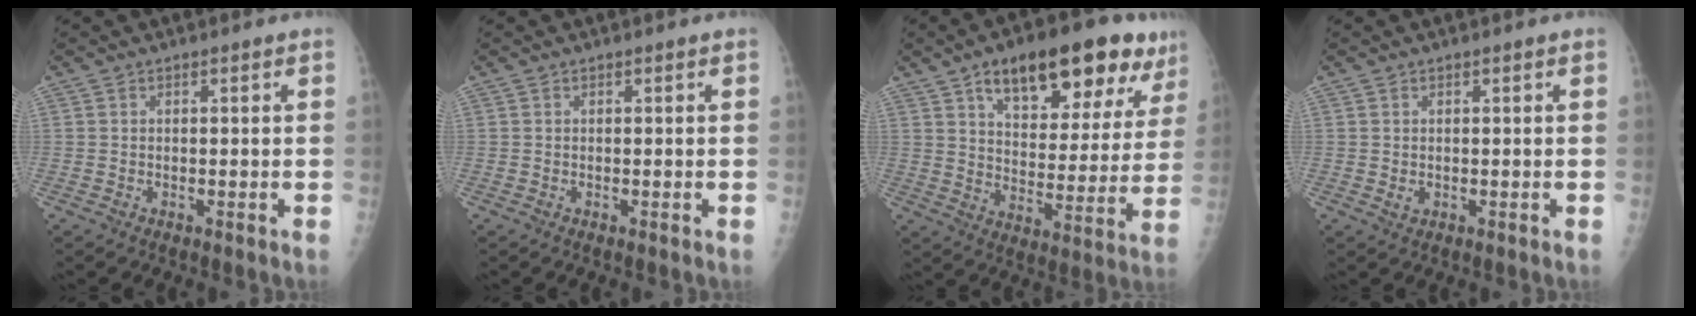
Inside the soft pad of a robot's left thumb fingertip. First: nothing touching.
{"total": 0.0}
{"total": 22.8, "force": [13.4, 9.7, 15.7], "torque": [-0.180, -0.022, 0.198]}
{"total": 1.1, "force": [0.0, 0.9, 0.6], "torque": [-0.008, -0.001, 0.004]}